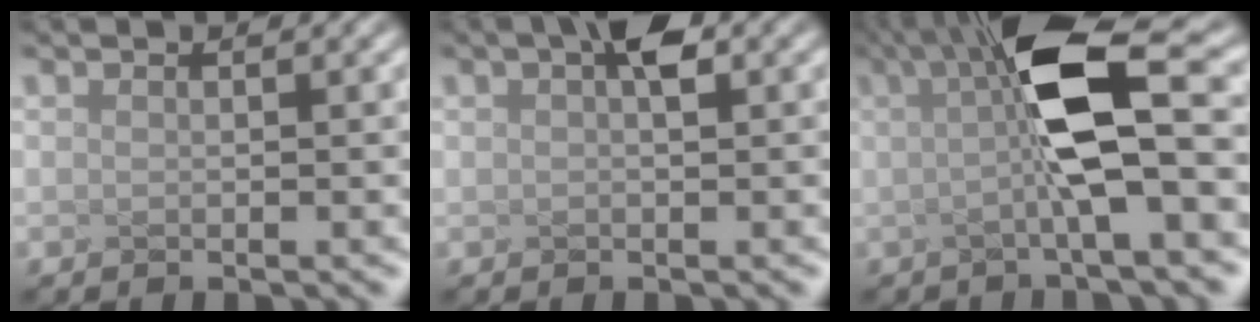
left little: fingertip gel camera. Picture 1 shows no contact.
{"total": 1.0, "force": [-0.2, -0.5, 0.8], "torque": [-0.032, 0.006, 0.027]}
{"total": 6.6, "force": [-0.5, 0.2, 6.6], "torque": [-0.137, -0.004, 0.022]}